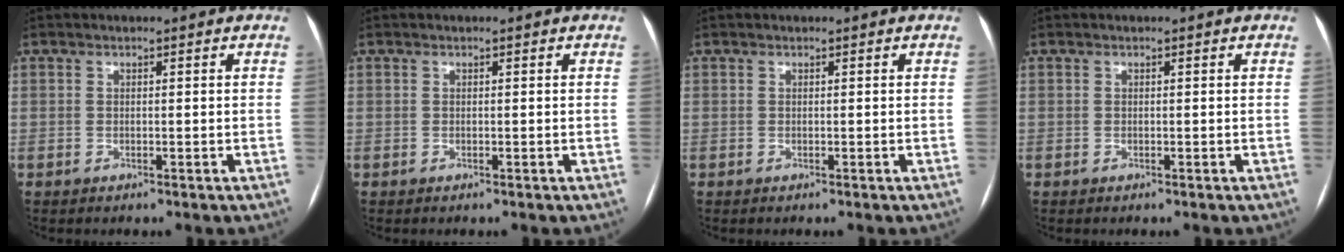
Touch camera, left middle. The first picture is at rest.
{"total": 0.0}
{"total": 0.0}
{"total": 0.0}